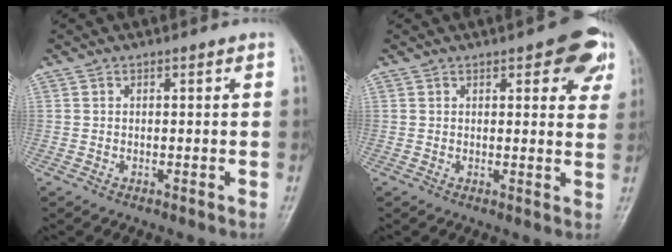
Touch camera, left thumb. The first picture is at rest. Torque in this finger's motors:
{"motor_torque": [0.91, 0.75, 0.52, -0.64, 0.01]}